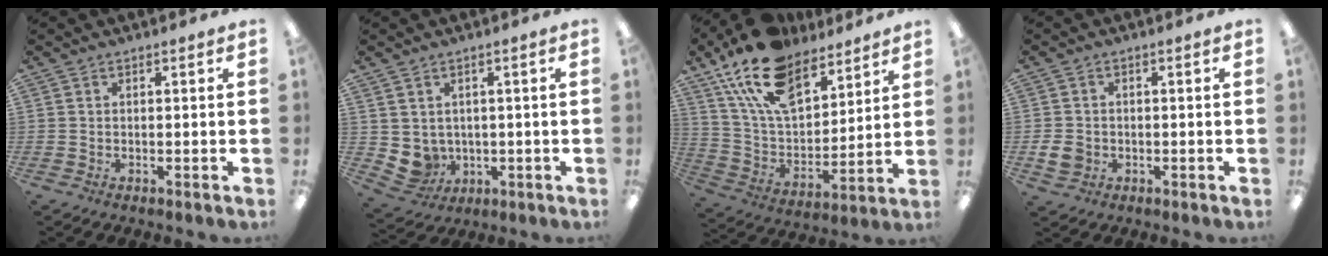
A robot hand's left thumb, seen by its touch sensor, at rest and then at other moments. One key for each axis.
{"total": 4.9, "fx": 1.3, "fy": 4.6, "fz": 1.2, "tx": -0.040, "ty": -0.010, "tz": 0.029}
{"total": 19.3, "fx": 13.1, "fy": 10.1, "fz": 9.9, "tx": -0.193, "ty": -0.063, "tz": 0.240}
{"total": 3.9, "fx": -0.7, "fy": 3.4, "fz": 1.8, "tx": -0.027, "ty": 0.002, "tz": -0.014}